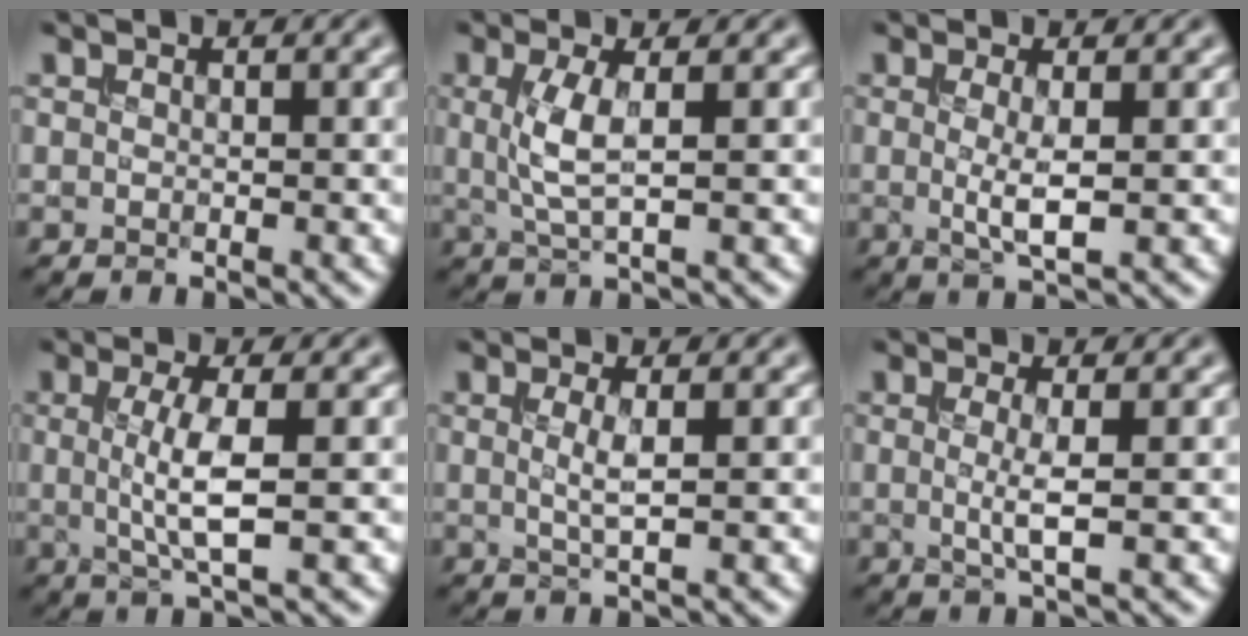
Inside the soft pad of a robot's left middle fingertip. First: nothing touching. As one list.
[{"total": 3.2, "force": [0.4, 0.7, 3.1], "torque": [-0.073, -0.002, 0.010]}, {"total": 2.5, "force": [0.0, 0.3, 2.5], "torque": [-0.052, -0.007, 0.001]}, {"total": 3.8, "force": [-0.1, 0.6, 3.8], "torque": [-0.076, -0.003, 0.002]}, {"total": 1.8, "force": [0.2, 0.2, 1.8], "torque": [-0.035, -0.003, 0.003]}, {"total": 2.1, "force": [-0.1, 0.1, 2.1], "torque": [-0.043, -0.005, -0.003]}]